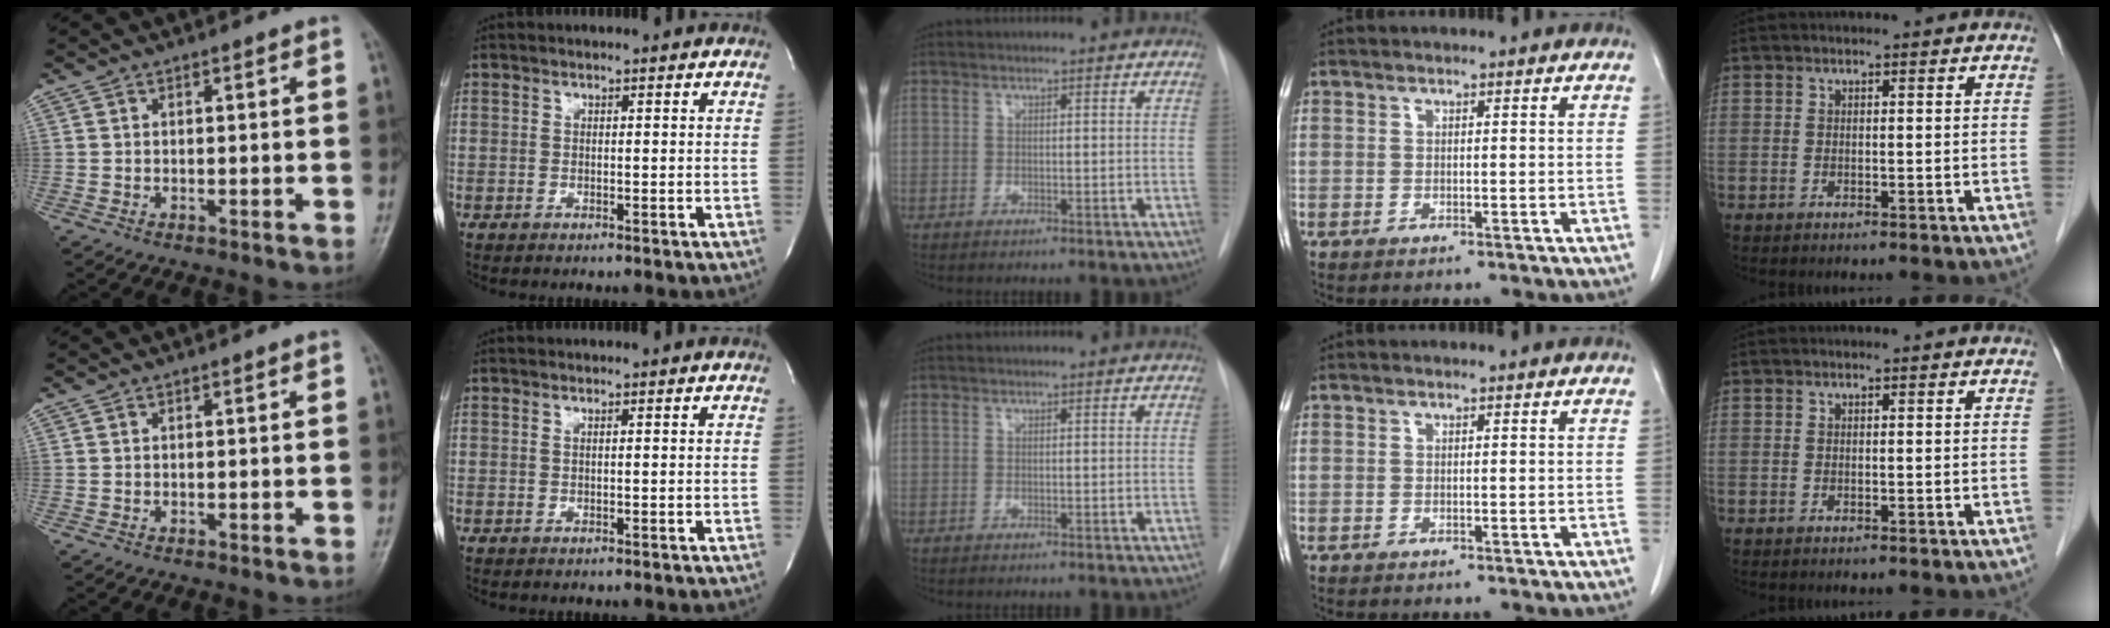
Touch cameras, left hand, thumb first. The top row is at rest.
{}